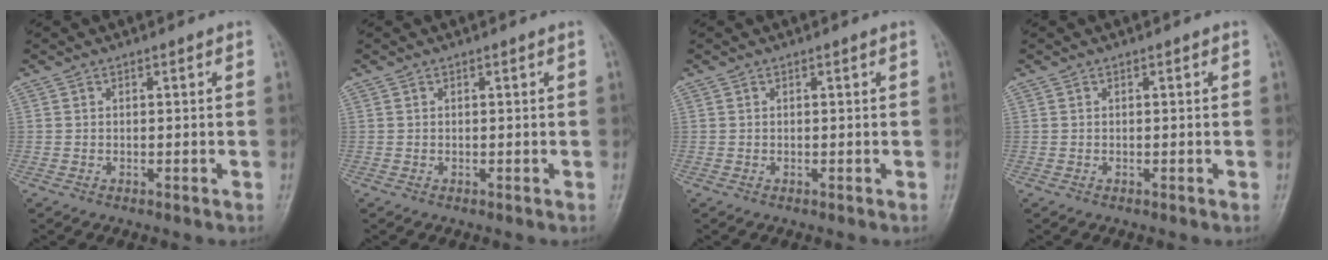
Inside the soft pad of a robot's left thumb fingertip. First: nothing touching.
{"total": 0.0}
{"total": 0.0}
{"total": 0.0}